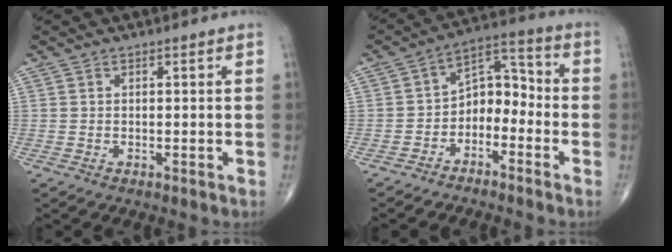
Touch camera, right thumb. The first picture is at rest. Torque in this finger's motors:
{"motor_torque": [0.20, 0.11, 0.32, -0.25, 0.05]}